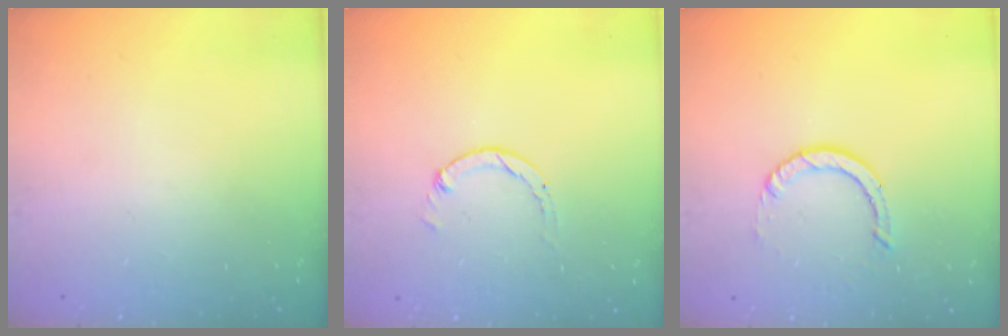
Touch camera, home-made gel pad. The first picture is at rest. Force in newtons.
{"total": 1.3, "press": 1.2, "slide": 0.2}
{"total": 3.6, "press": 3.6, "slide": 0.3}